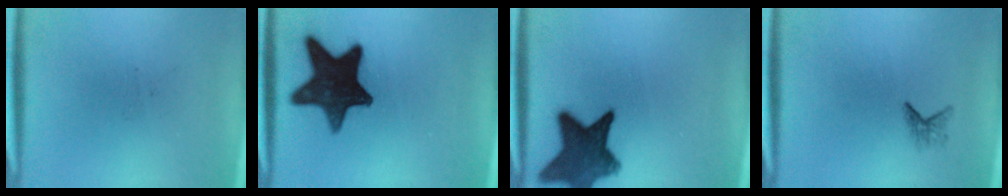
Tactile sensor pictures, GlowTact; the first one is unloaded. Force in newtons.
{"total": 16.0}
{"total": 11.4}
{"total": 1.2}